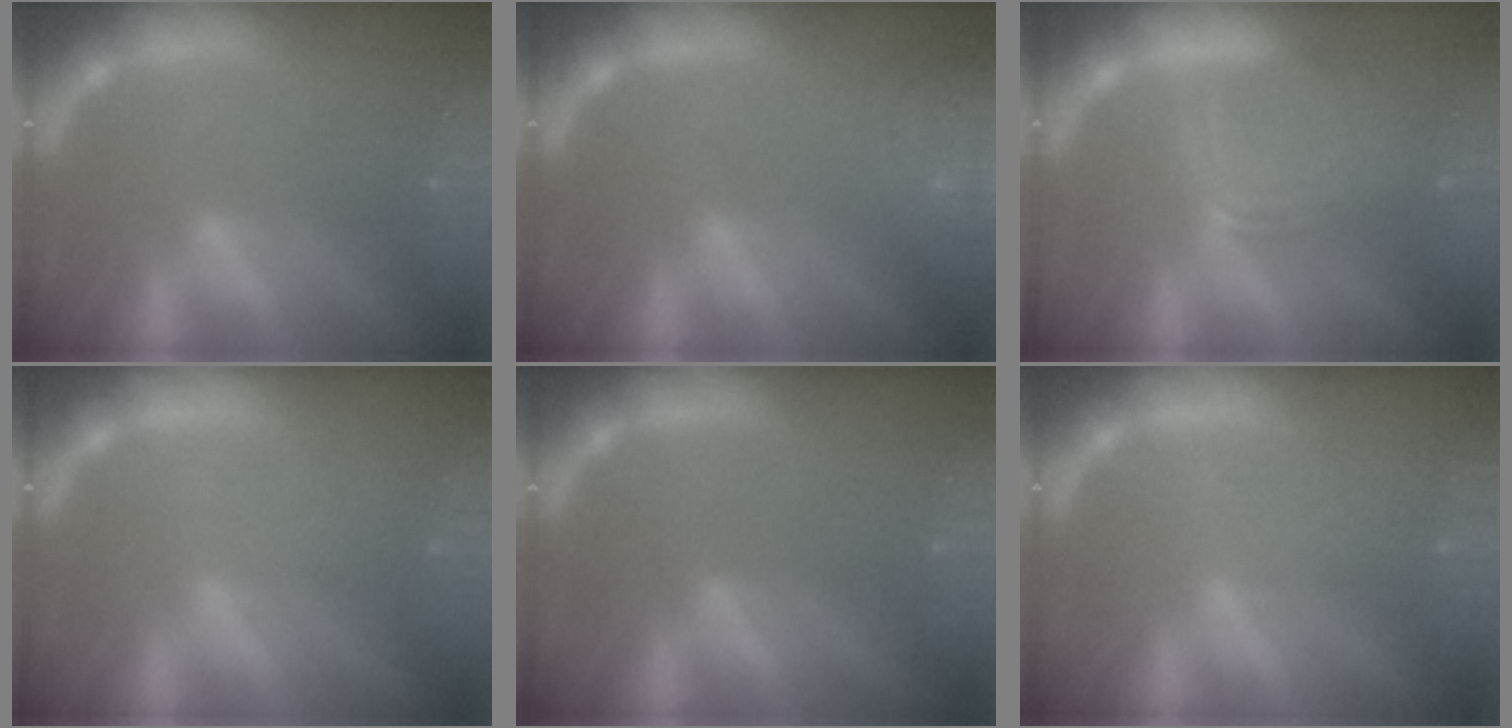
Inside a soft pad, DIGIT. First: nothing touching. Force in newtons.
{"total": 6.5}
{"total": 7.6}
{"total": 1.5}
{"total": 0.0}
{"total": 1.9}